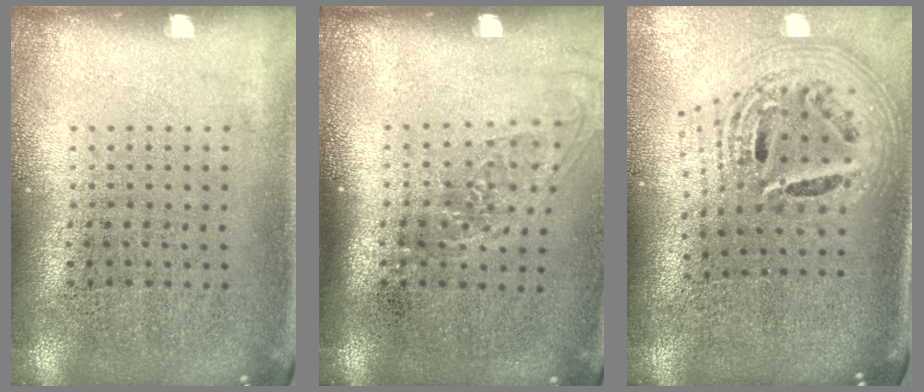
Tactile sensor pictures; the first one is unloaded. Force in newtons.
{"total": 1.3, "press": 1.1, "slide": 0.8}
{"total": 2.8, "press": 1.9, "slide": 2.0}